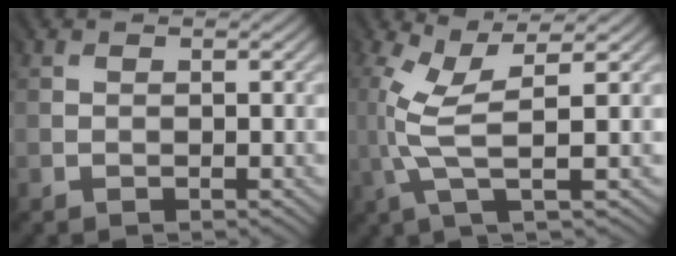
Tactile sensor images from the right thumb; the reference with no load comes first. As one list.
[{"total": 5.5, "force": [0.3, 0.9, 5.4], "torque": [-0.127, 0.009, 0.008]}]